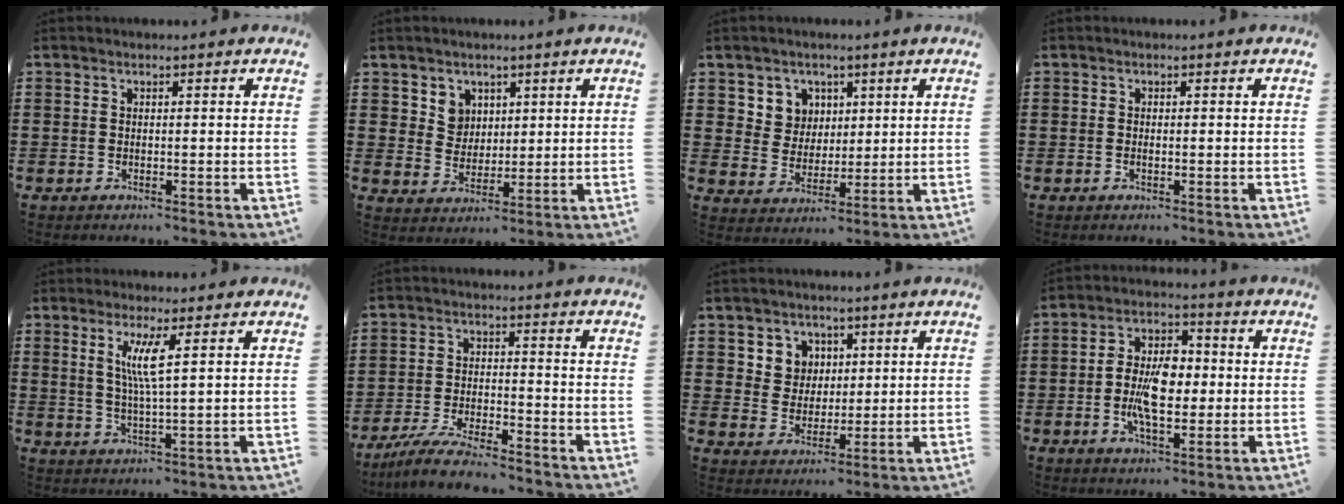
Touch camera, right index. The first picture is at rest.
{"total": 4.6, "force": [2.4, 3.8, 0.7], "torque": [-0.026, 0.011, 0.044]}
{"total": 5.6, "force": [2.6, 4.9, 0.7], "torque": [-0.036, 0.008, 0.047]}
{"total": 0.7, "force": [-0.1, 0.3, 0.6], "torque": [-0.013, -0.002, -0.002]}
{"total": 5.1, "force": [1.8, 0.0, 4.8], "torque": [-0.099, -0.003, 0.026]}
{"total": 5.9, "force": [-5.5, 0.3, 2.1], "torque": [-0.054, -0.007, -0.108]}
{"total": 5.2, "force": [2.1, 4.7, 0.8], "torque": [-0.042, 0.014, 0.038]}
{"total": 8.0, "force": [-1.0, 4.2, 6.7], "torque": [-0.144, 0.007, -0.022]}